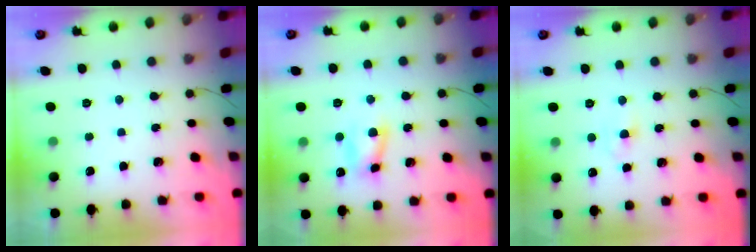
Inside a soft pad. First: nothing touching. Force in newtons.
{"total": 6.7, "press": 6.7, "slide": 0.8}
{"total": 2.5, "press": 2.3, "slide": 0.9}